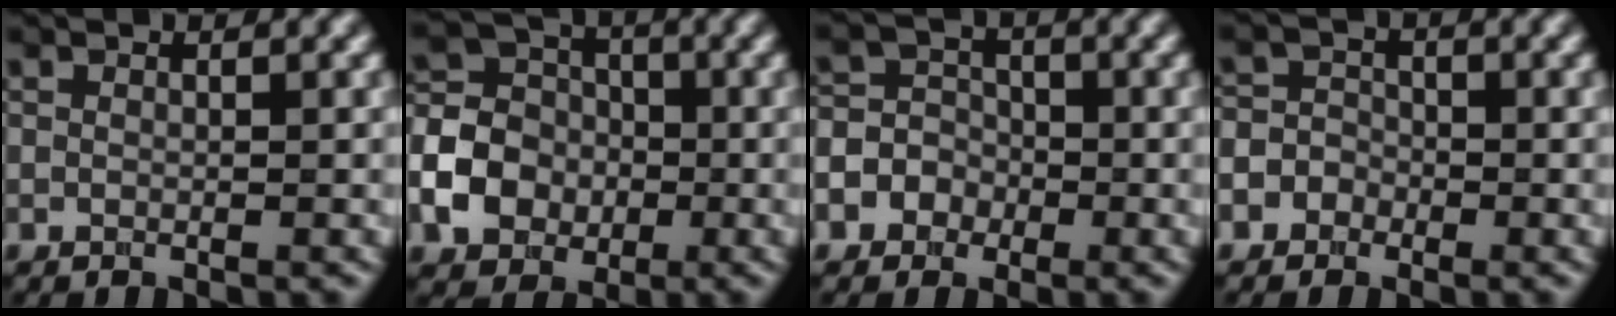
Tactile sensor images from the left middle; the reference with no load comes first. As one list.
[{"total": 6.1, "force": [-1.9, 5.1, 2.8], "torque": [-0.062, 0.010, -0.051]}, {"total": 6.6, "force": [-2.9, 5.8, 1.3], "torque": [-0.010, 0.005, -0.074]}, {"total": 4.2, "force": [-2.0, 3.5, 0.8], "torque": [0.018, 0.003, -0.053]}]